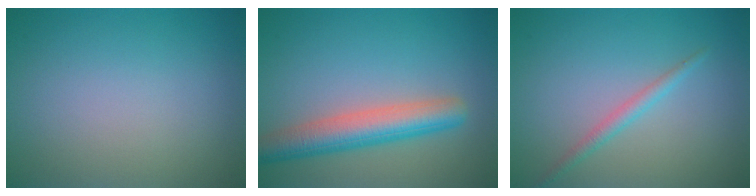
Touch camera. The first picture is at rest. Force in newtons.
{"total": 5.4, "press": 5.4, "slide": 0.3}
{"total": 1.5, "press": 1.5, "slide": 0.0}